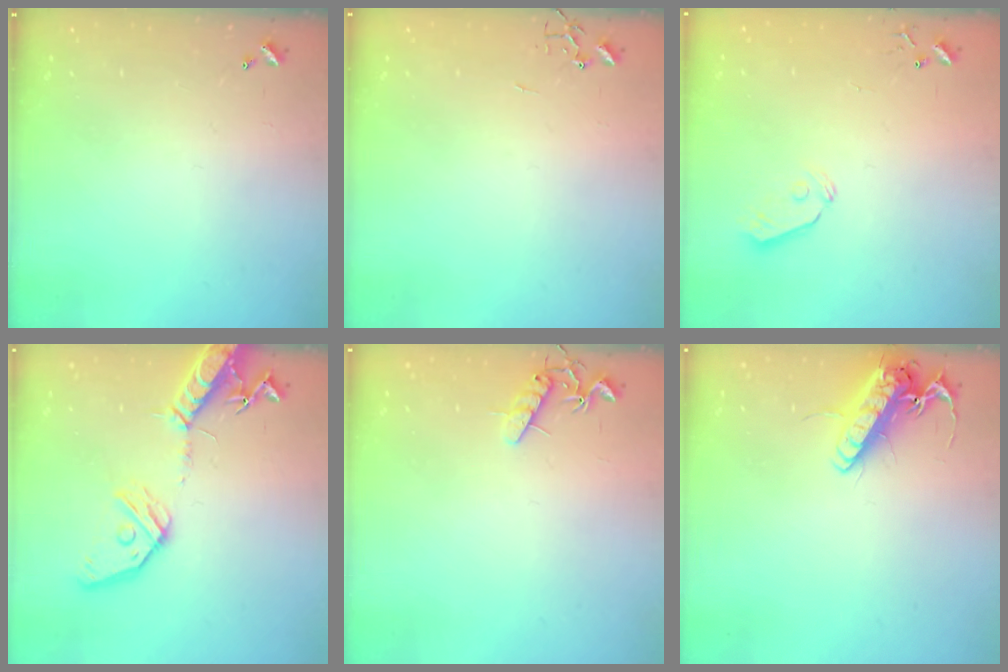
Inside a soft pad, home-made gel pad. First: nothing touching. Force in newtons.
{"total": 0.0}
{"total": 6.1, "press": 6.1, "slide": 0.5}
{"total": 16.6, "press": 16.2, "slide": 3.2}
{"total": 8.0, "press": 8.0, "slide": 0.4}
{"total": 13.8, "press": 13.6, "slide": 2.4}